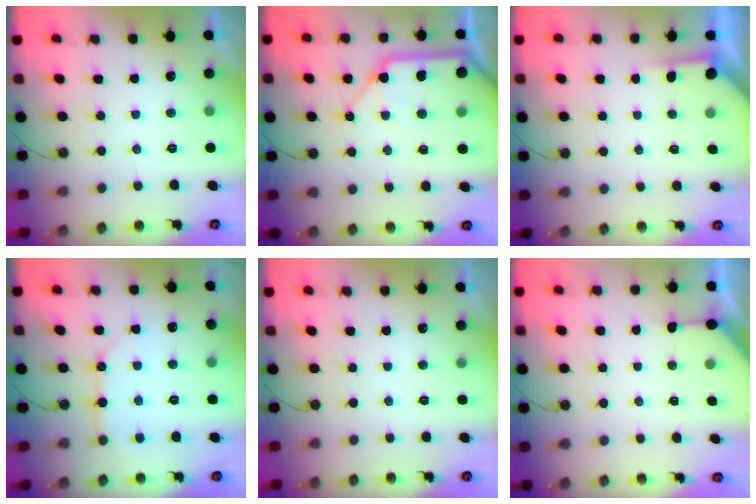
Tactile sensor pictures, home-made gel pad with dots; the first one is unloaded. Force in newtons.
{"total": 15.8, "press": 15.7, "slide": 2.2}
{"total": 2.5, "press": 2.5, "slide": 0.3}
{"total": 8.9, "press": 8.9, "slide": 0.8}
{"total": 0.0}
{"total": 2.7, "press": 2.7, "slide": 0.4}